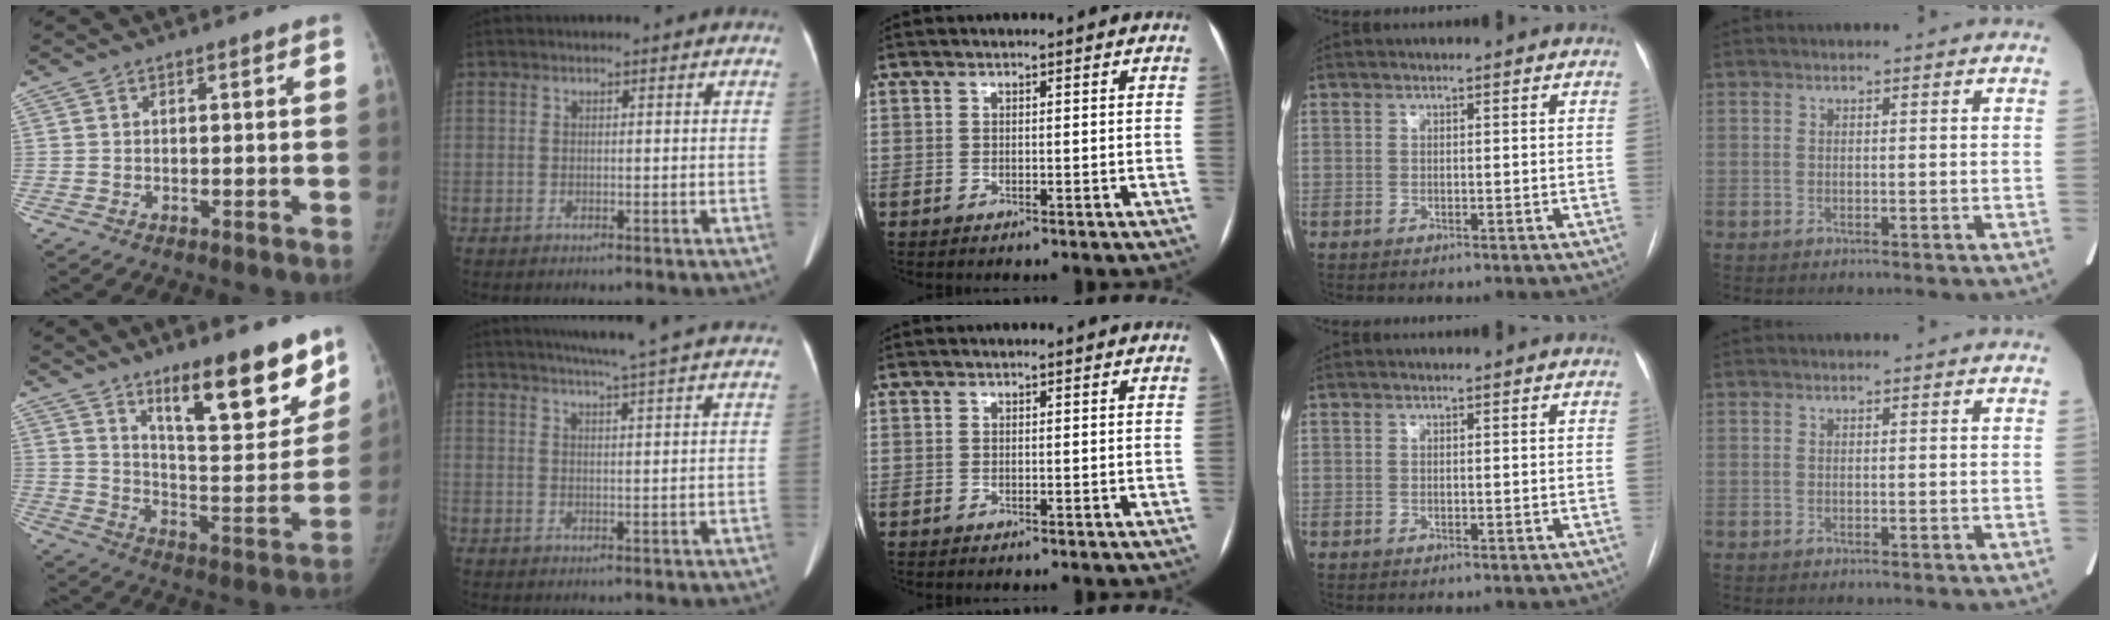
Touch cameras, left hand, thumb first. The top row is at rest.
{"thumb": {"total": 19.6, "force": [12.9, 5.5, 13.6], "torque": [-0.146, -0.090, 0.204]}, "index": {"total": 18.1, "force": [16.0, -0.4, 8.3], "torque": [-0.127, -0.002, 0.196]}}